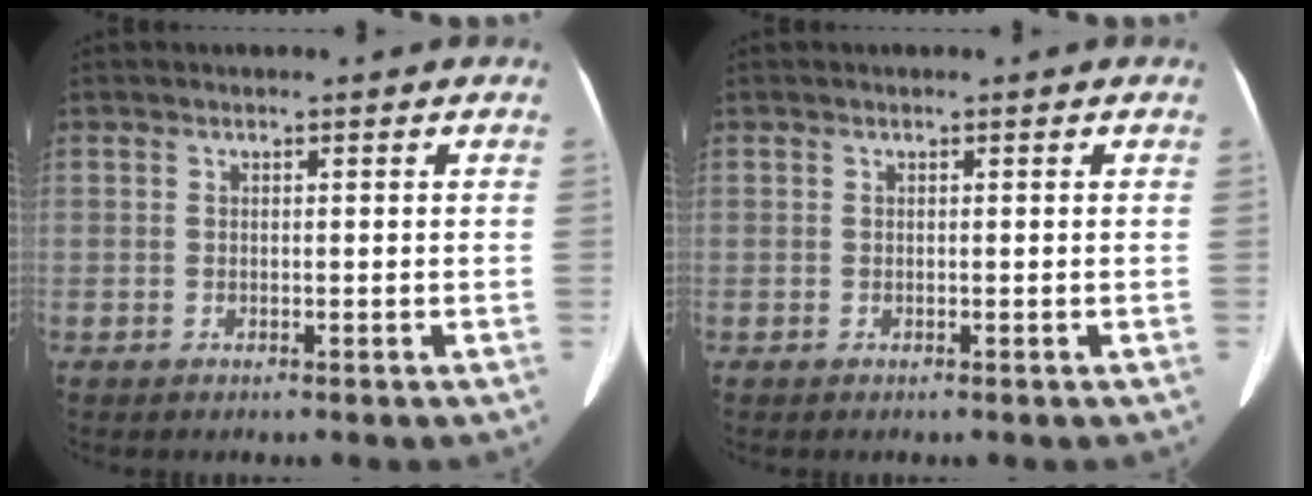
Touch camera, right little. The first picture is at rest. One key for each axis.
{"total": 0.0}